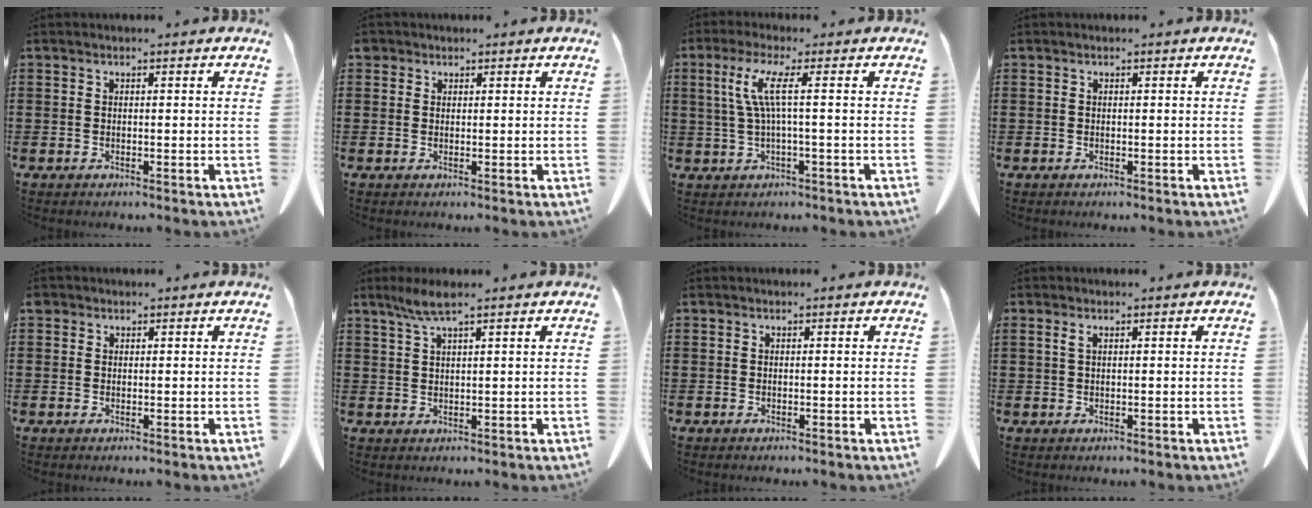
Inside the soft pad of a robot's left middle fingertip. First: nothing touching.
{"total": 1.1, "force": [0.8, 0.8, 0.1], "torque": [-0.007, 0.002, 0.015]}
{"total": 5.7, "force": [0.8, -0.1, 5.7], "torque": [-0.126, -0.008, 0.005]}
{"total": 0.0}
{"total": 0.9, "force": [0.6, 0.7, 0.1], "torque": [-0.006, 0.002, 0.012]}
{"total": 3.6, "force": [2.3, 0.4, 2.8], "torque": [-0.059, 0.001, 0.041]}
{"total": 0.0}
{"total": 1.1, "force": [0.5, 0.2, 0.9], "torque": [-0.020, 0.001, 0.009]}